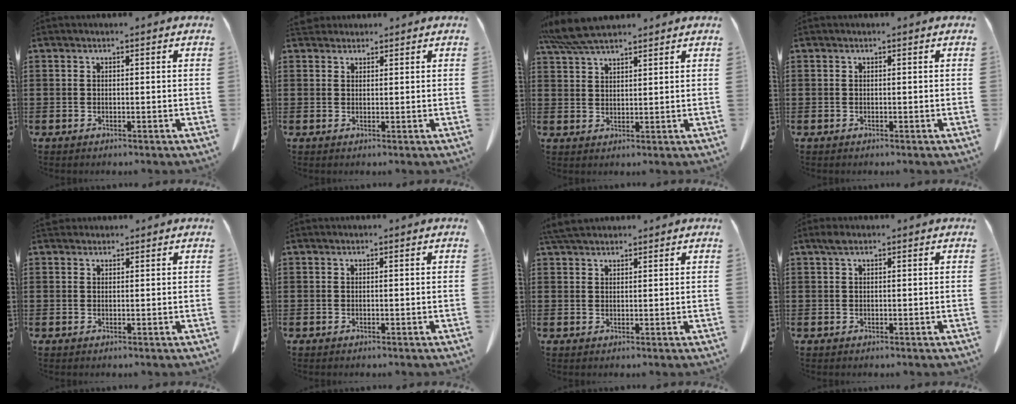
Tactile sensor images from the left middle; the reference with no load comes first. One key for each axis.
{"total": 2.2, "fx": 1.9, "fy": 0.9, "fz": 0.5, "tx": -0.015, "ty": 0.003, "tz": 0.039}
{"total": 6.1, "fx": 5.2, "fy": 1.2, "fz": 2.8, "tx": -0.070, "ty": -0.010, "tz": 0.101}
{"total": 0.0}
{"total": 1.2, "fx": 1.1, "fy": 0.5, "fz": 0.1, "tx": -0.005, "ty": 0.001, "tz": 0.022}
{"total": 0.0}
{"total": 3.3, "fx": 3.0, "fy": 0.7, "fz": 1.3, "tx": -0.033, "ty": -0.003, "tz": 0.059}
{"total": 1.2, "fx": 0.6, "fy": 0.4, "fz": 1.0, "tx": -0.022, "ty": 0.002, "tz": 0.010}